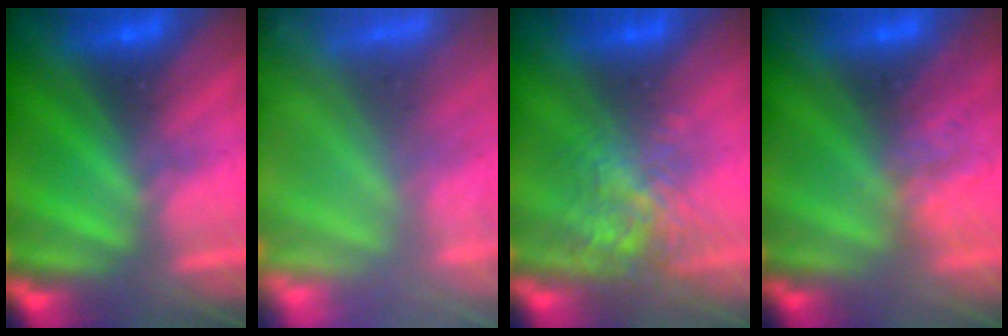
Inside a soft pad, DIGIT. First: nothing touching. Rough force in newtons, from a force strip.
{"total": 8.8}
{"total": 3.5}
{"total": 3.2}